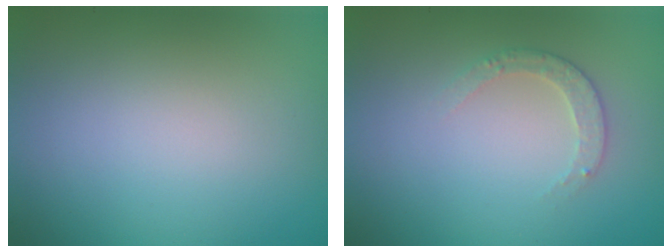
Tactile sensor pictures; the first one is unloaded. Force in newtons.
{"total": 1.8, "press": 1.8, "slide": 0.4}